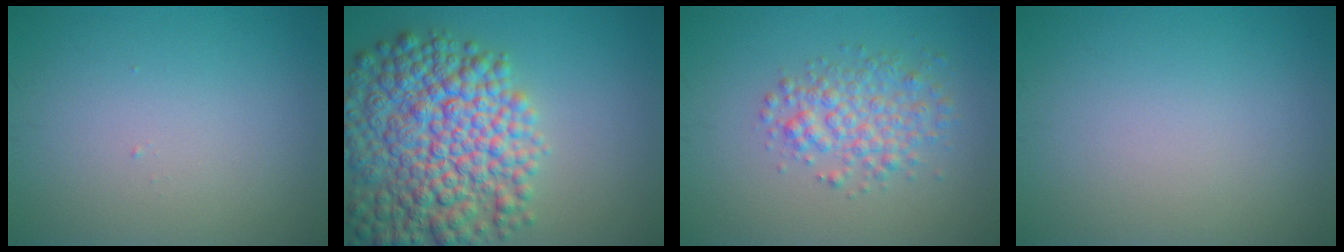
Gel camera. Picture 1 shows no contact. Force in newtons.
{"total": 11.2, "press": 11.2, "slide": 0.4}
{"total": 3.6, "press": 3.6, "slide": 0.1}
{"total": 0.0}